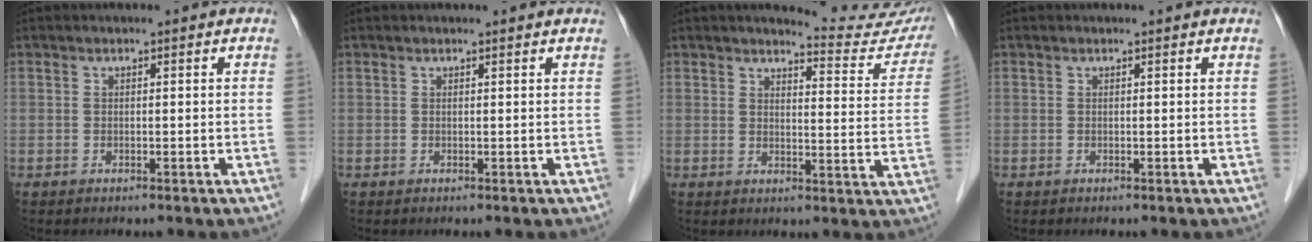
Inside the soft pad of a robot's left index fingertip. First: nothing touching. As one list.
[{"total": 1.2, "force": [1.2, -0.1, 0.2], "torque": [-0.014, 0.001, 0.013]}, {"total": 11.6, "force": [11.4, 0.8, 1.6], "torque": [-0.007, -0.063, 0.115]}, {"total": 0.6, "force": [0.6, 0.0, 0.1], "torque": [-0.008, -0.001, 0.007]}]